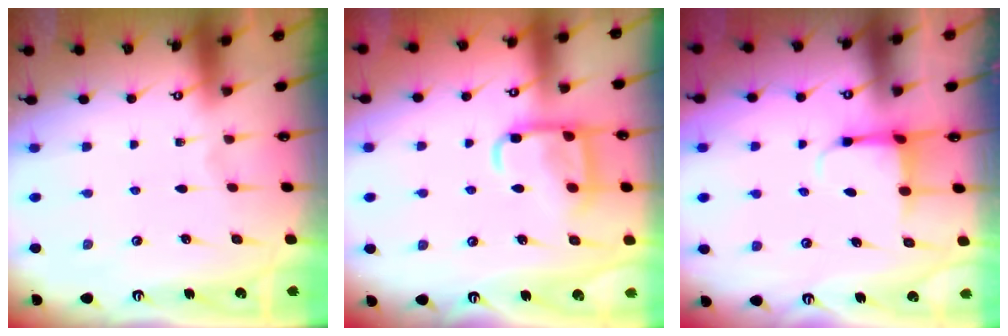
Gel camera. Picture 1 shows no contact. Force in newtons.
{"total": 12.3, "press": 12.2, "slide": 1.3}
{"total": 3.9, "press": 3.8, "slide": 1.1}